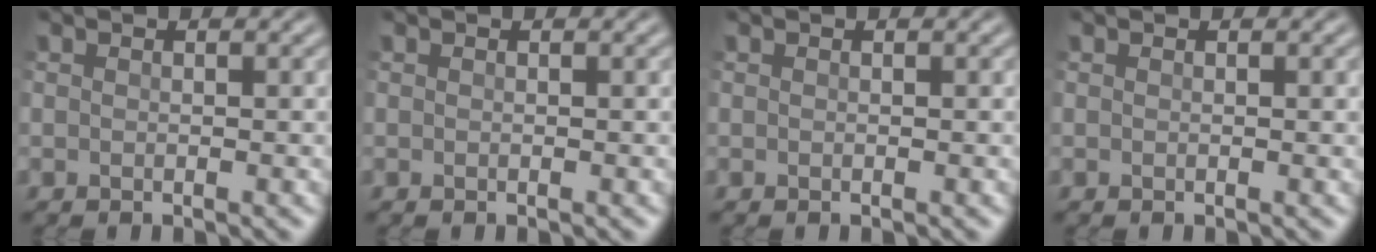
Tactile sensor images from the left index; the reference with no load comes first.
{"total": 0.0}
{"total": 0.0}
{"total": 0.5, "force": [0.1, 0.1, 0.5], "torque": [-0.006, 0.004, 0.001]}